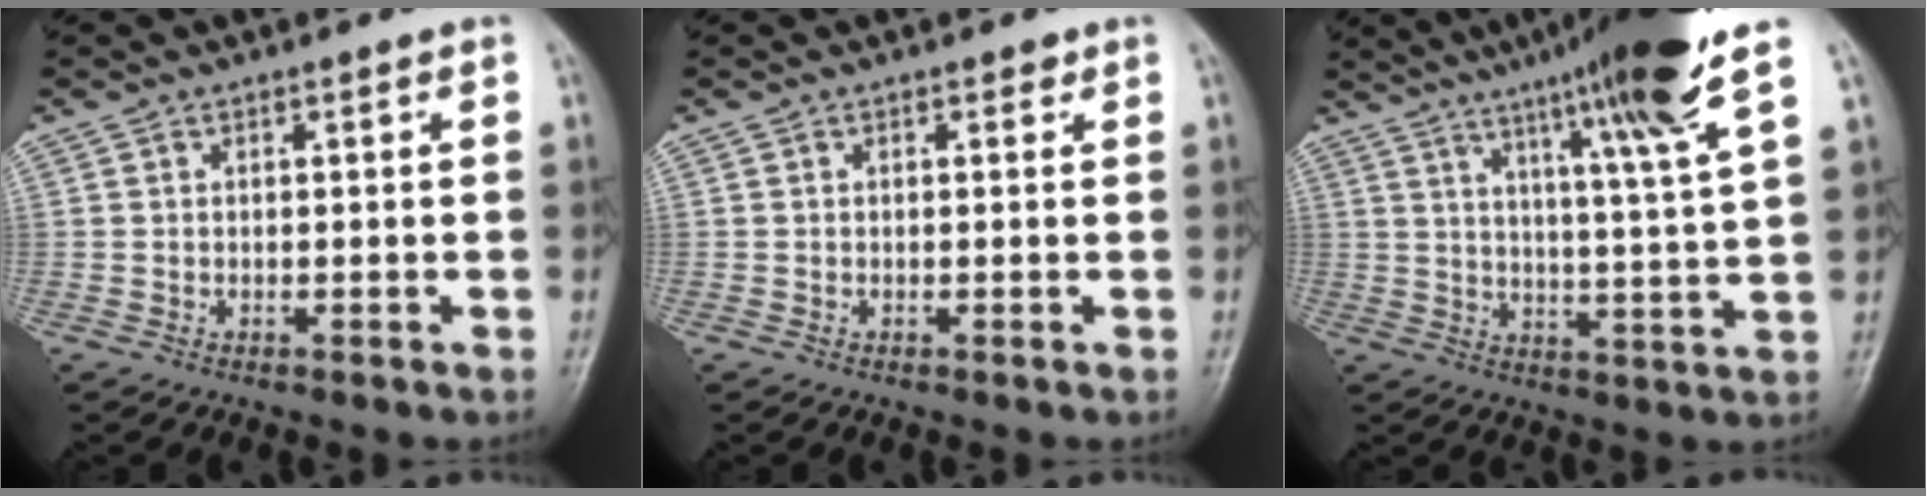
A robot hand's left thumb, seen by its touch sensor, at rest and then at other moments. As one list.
[{"total": 0.9, "force": [0.5, 0.6, 0.4], "torque": [0.004, -0.001, 0.003]}, {"total": 16.7, "force": [10.4, -0.3, 13.0], "torque": [-0.197, -0.041, 0.152]}]